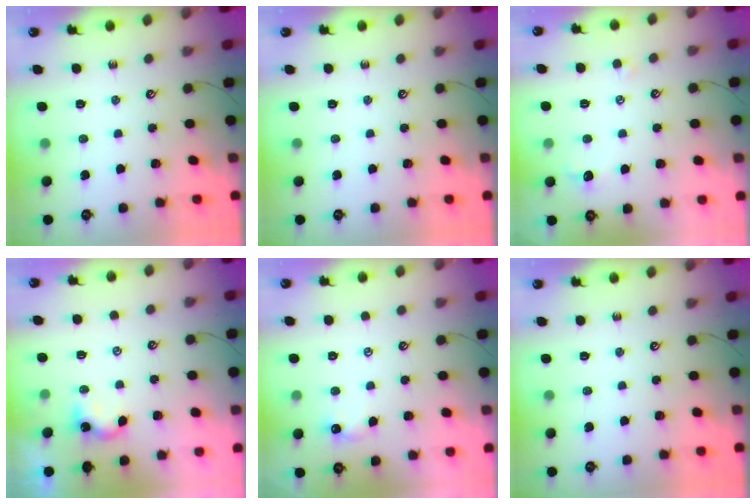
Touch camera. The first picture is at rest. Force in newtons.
{"total": 0.0}
{"total": 0.6, "press": 0.2, "slide": 0.6}
{"total": 1.2, "press": 1.1, "slide": 0.3}
{"total": 0.6, "press": 0.3, "slide": 0.6}
{"total": 0.0}